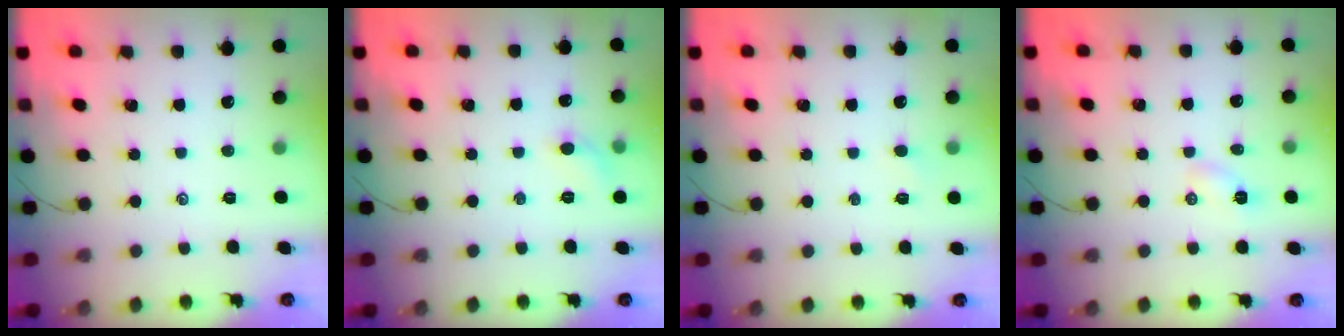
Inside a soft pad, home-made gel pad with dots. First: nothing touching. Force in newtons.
{"total": 5.9, "press": 5.5, "slide": 2.0}
{"total": 1.5, "press": 1.4, "slide": 0.6}
{"total": 2.9, "press": 2.7, "slide": 1.0}